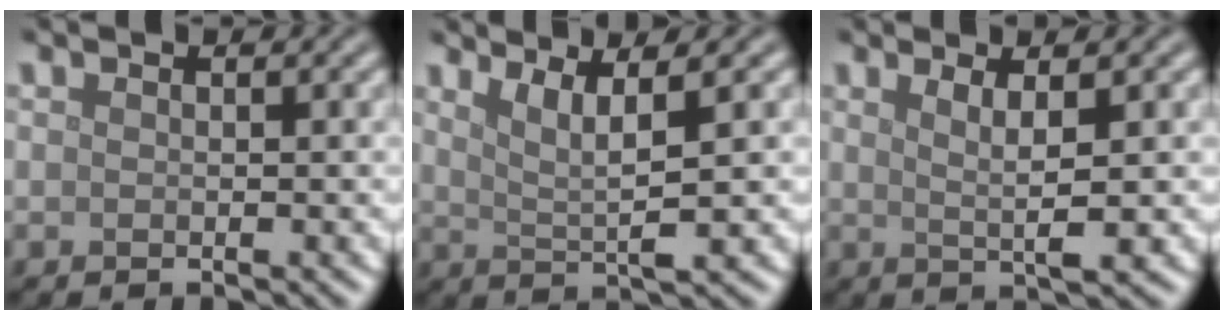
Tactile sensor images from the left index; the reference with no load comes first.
{"total": 3.3, "force": [1.5, 0.5, 2.9], "torque": [-0.051, -0.004, 0.032]}
{"total": 3.0, "force": [0.8, 0.6, 2.8], "torque": [-0.048, -0.005, 0.014]}